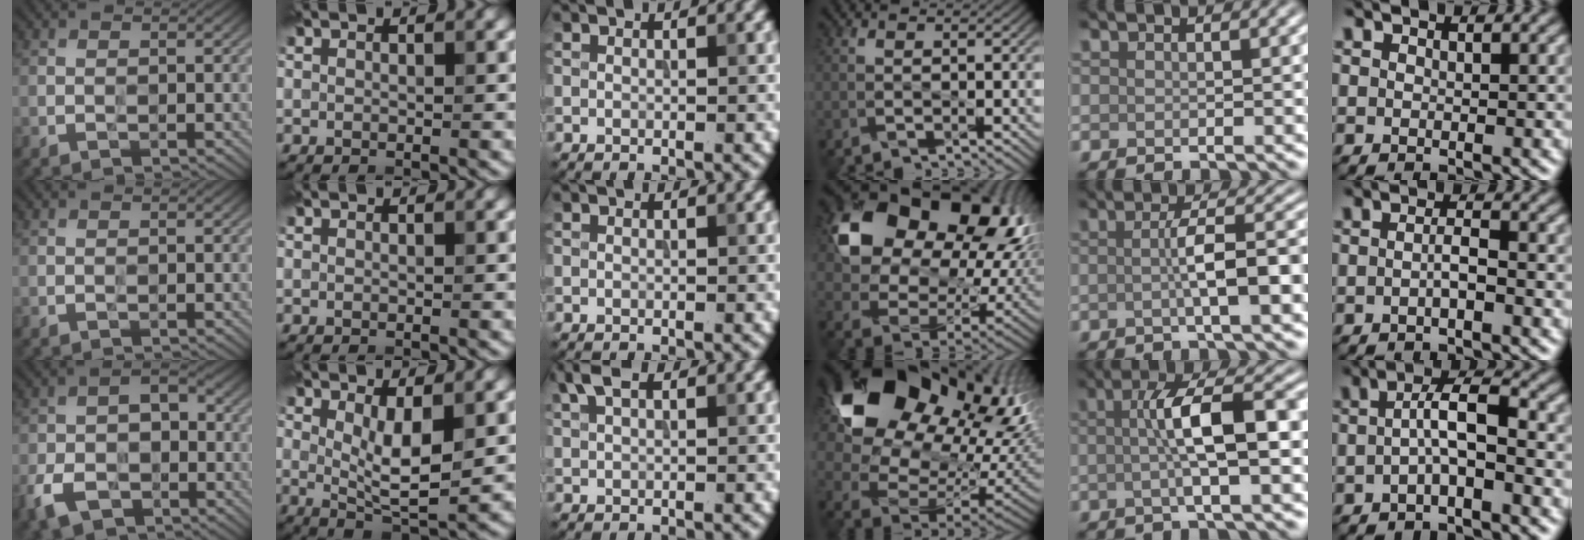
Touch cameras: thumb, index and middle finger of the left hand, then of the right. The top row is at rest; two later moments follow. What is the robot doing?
{"motion": "wipe", "object": "glasses"}